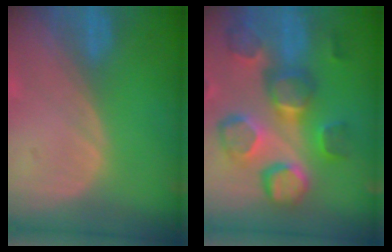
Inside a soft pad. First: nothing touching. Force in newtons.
{"total": 11.9, "press": 10.9, "slide": 4.8}